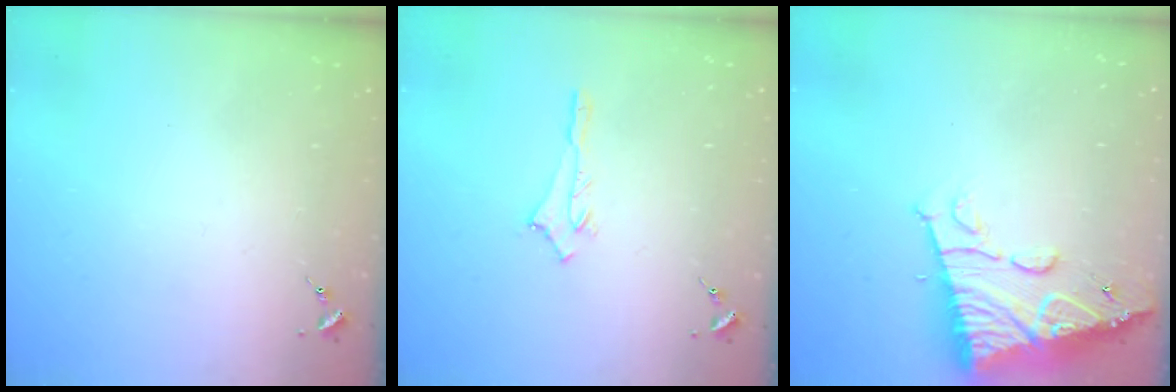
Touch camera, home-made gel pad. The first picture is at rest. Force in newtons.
{"total": 3.0, "press": 3.0, "slide": 0.2}
{"total": 14.3, "press": 14.2, "slide": 1.6}